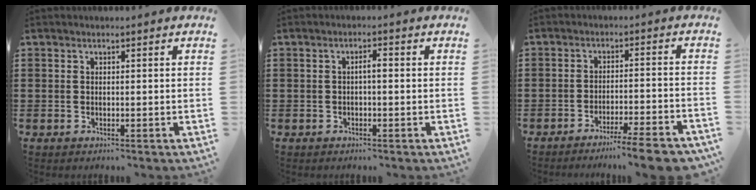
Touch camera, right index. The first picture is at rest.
{"total": 1.5, "force": [-0.2, 0.4, 1.4], "torque": [-0.027, 0.003, -0.005]}
{"total": 6.2, "force": [-5.1, -0.2, 3.6], "torque": [-0.053, -0.009, -0.094]}